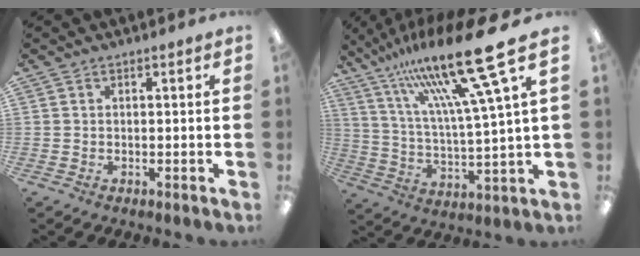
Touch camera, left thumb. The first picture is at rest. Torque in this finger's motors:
{"motor_torque": [0.78, -0.11, 1.92, -0.85, 0.48]}